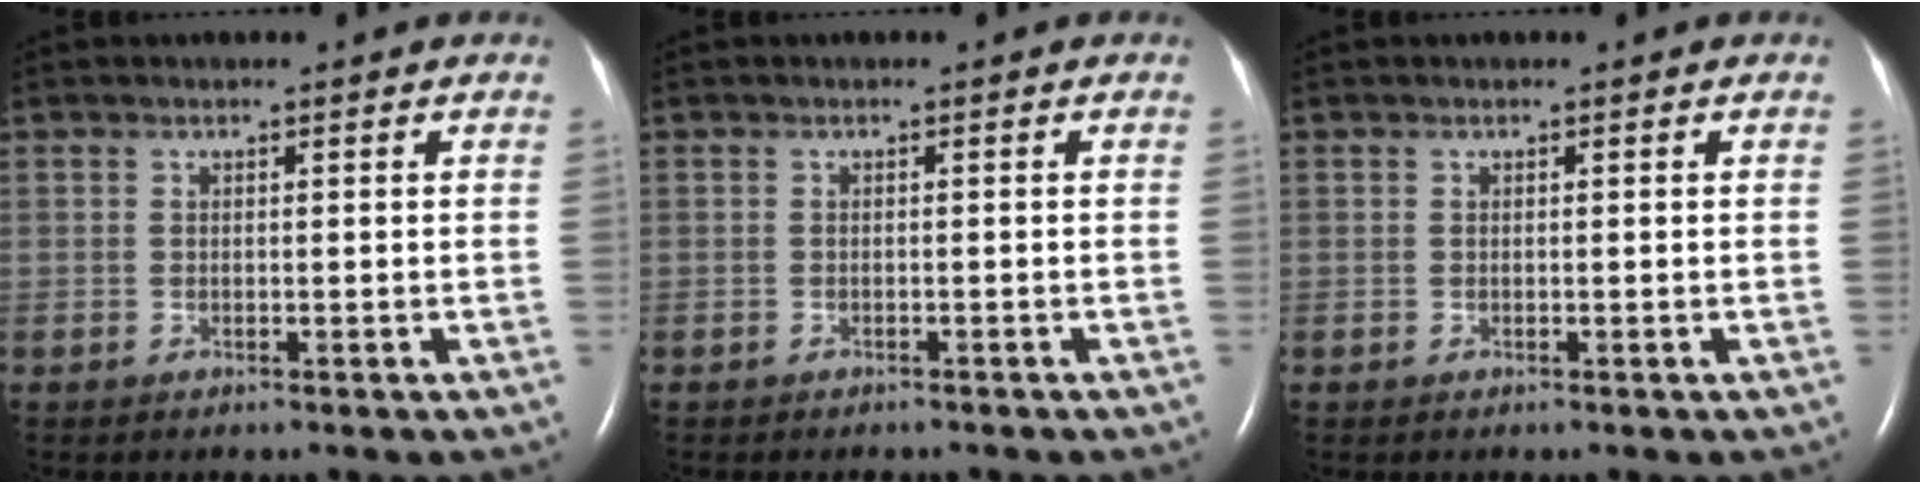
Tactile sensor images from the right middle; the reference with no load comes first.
{"total": 2.7, "force": [-2.3, 0.9, 1.0], "torque": [-0.016, -0.005, -0.022]}
{"total": 0.0}